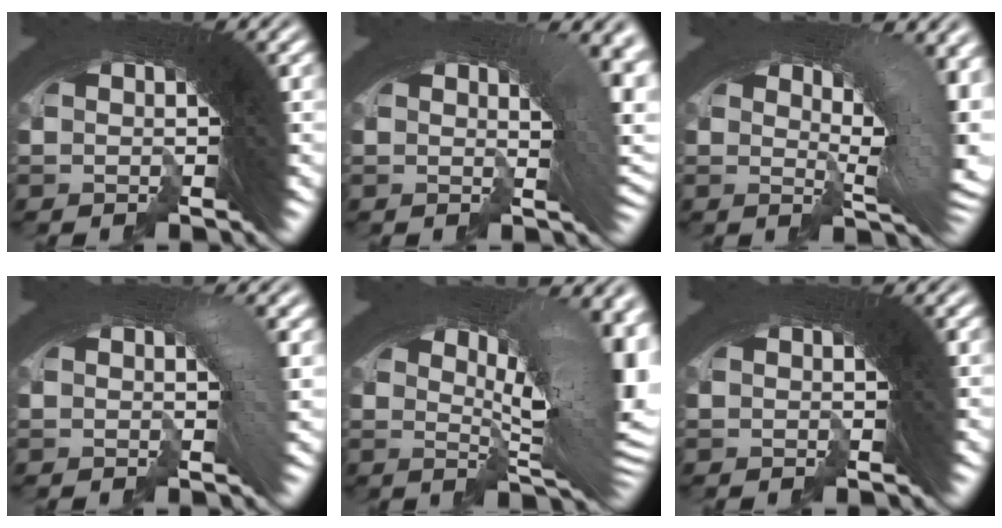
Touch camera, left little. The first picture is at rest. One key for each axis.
{"total": 5.5, "fx": 0.7, "fy": 2.6, "fz": 4.8, "tx": -0.035, "ty": 0.013, "tz": 0.001}
{"total": 7.7, "fx": 1.0, "fy": 2.9, "fz": 7.1, "tx": -0.074, "ty": 0.006, "tz": 0.008}
{"total": 1.9, "fx": -0.2, "fy": 0.5, "fz": 1.8, "tx": -0.017, "ty": 0.006, "tz": -0.006}
{"total": 11.0, "fx": 1.2, "fy": 4.5, "fz": 10.0, "tx": -0.107, "ty": 0.018, "tz": 0.006}
{"total": 0.0}